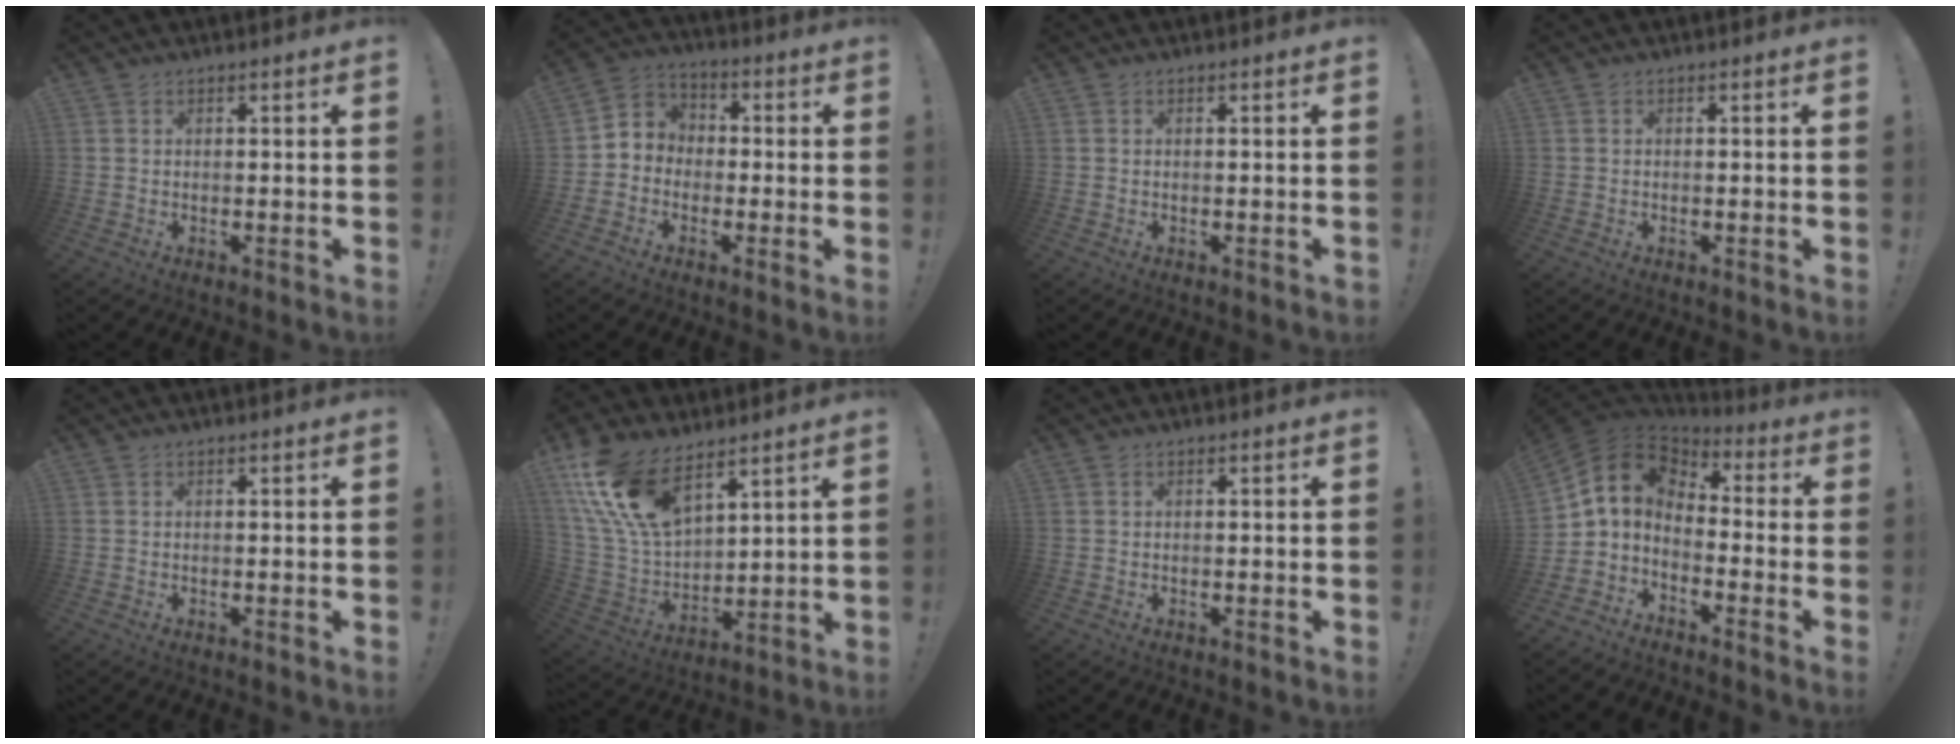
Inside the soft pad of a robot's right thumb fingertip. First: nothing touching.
{"total": 5.8, "force": [-3.0, 4.9, 0.9], "torque": [-0.012, 0.025, -0.050]}
{"total": 0.0}
{"total": 0.0}
{"total": 0.0}
{"total": 17.8, "force": [11.5, 8.8, 10.3], "torque": [-0.228, -0.073, 0.216]}
{"total": 0.0}
{"total": 8.2, "force": [0.0, 5.9, 5.7], "torque": [-0.113, -0.001, -0.006]}